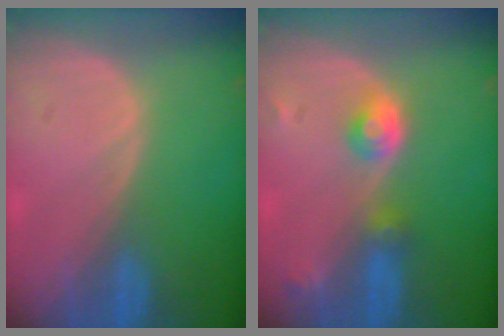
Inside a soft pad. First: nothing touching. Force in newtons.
{"total": 4.2, "press": 4.0, "slide": 1.4}